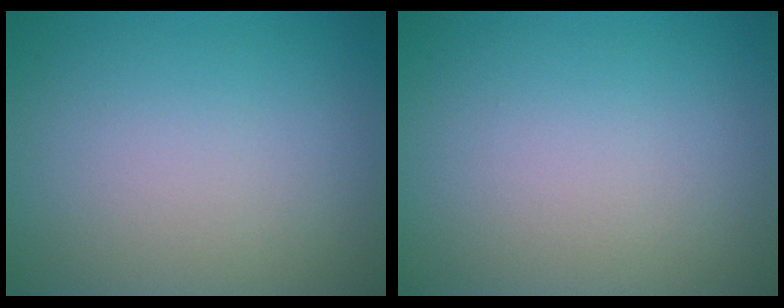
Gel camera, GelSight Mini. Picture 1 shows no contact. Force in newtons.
{"total": 0.0}